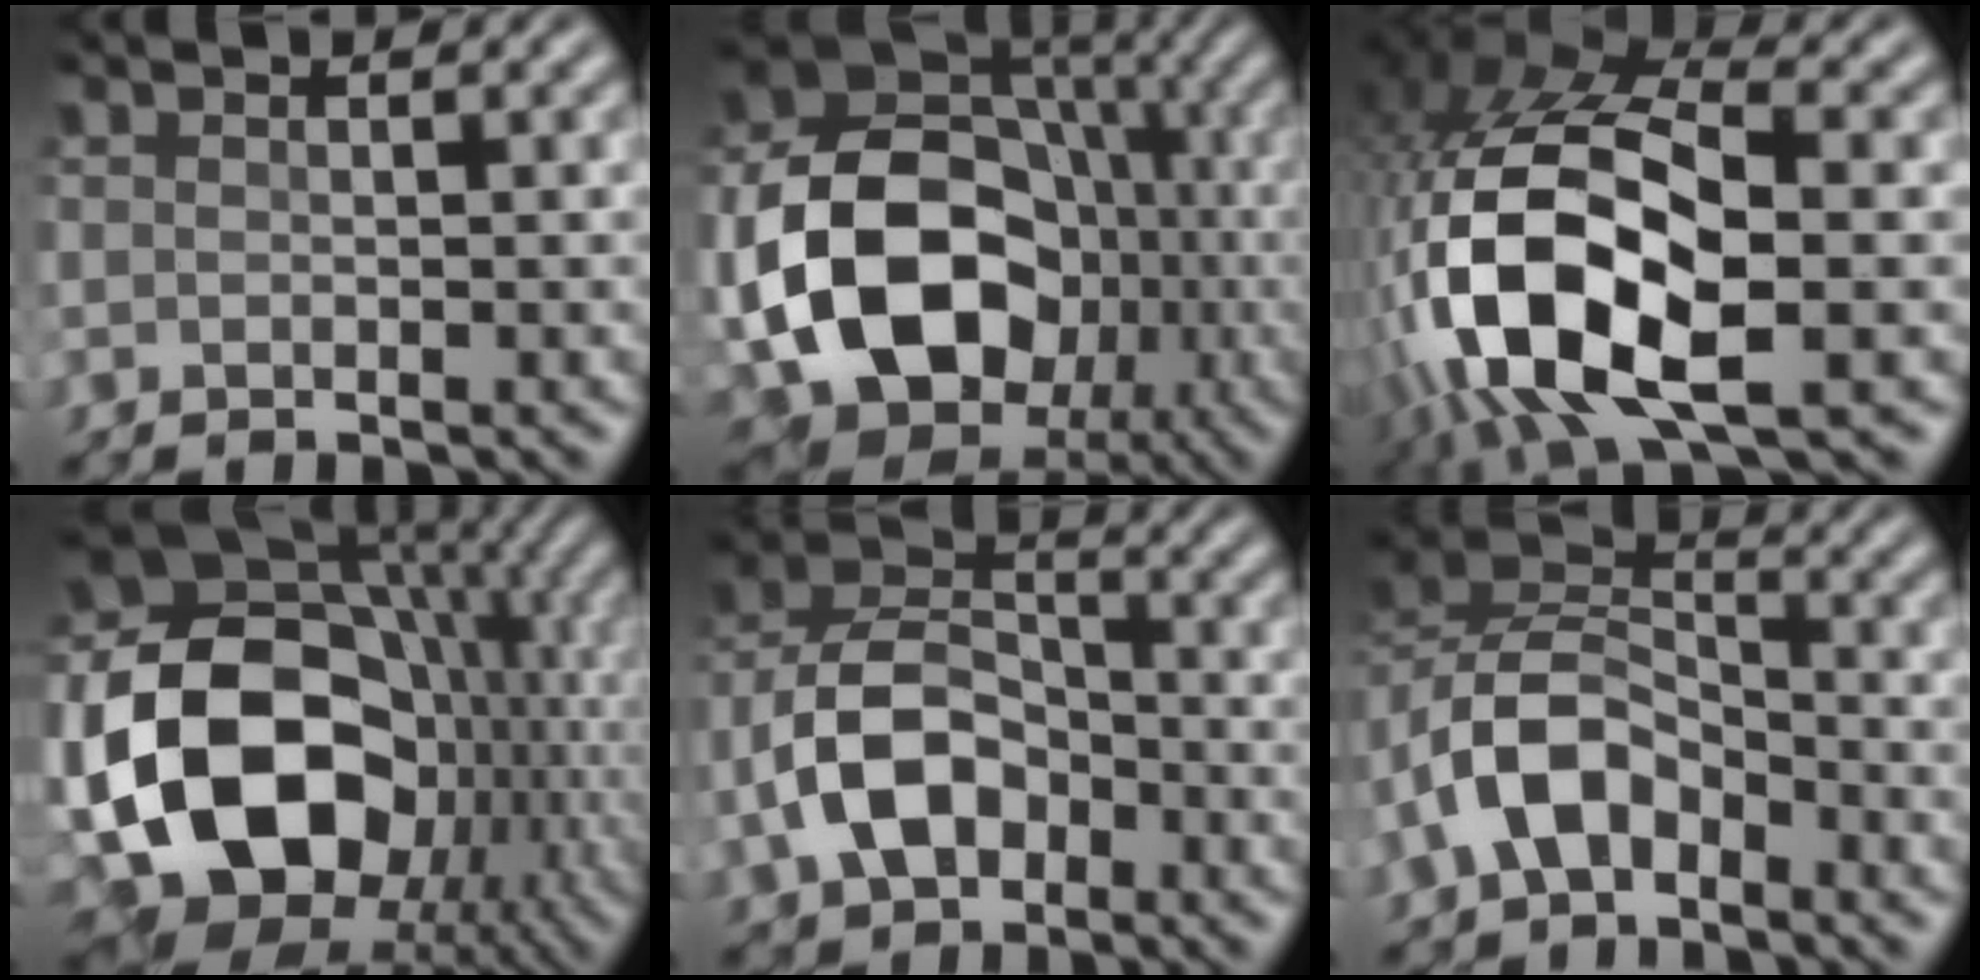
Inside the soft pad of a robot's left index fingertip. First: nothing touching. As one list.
[{"total": 16.7, "force": [-4.0, 12.7, 10.0], "torque": [-0.171, -0.015, -0.081]}, {"total": 15.2, "force": [-3.8, 7.6, 12.6], "torque": [-0.283, -0.017, -0.057]}, {"total": 17.8, "force": [-3.0, 13.5, 11.2], "torque": [-0.219, -0.010, -0.043]}, {"total": 7.4, "force": [-2.9, 4.8, 4.8], "torque": [-0.097, 0.014, -0.065]}, {"total": 6.5, "force": [-3.2, 3.7, 4.3], "torque": [-0.091, 0.012, -0.074]}]